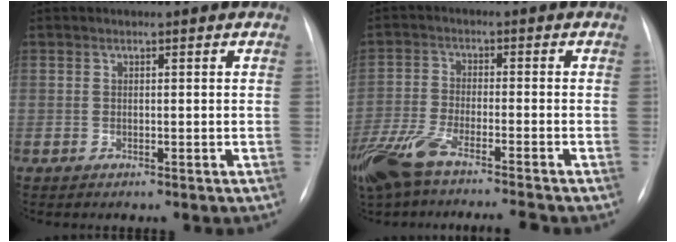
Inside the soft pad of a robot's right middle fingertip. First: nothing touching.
{"total": 13.4, "force": [-10.6, 1.2, 8.0], "torque": [-0.160, -0.026, -0.186]}